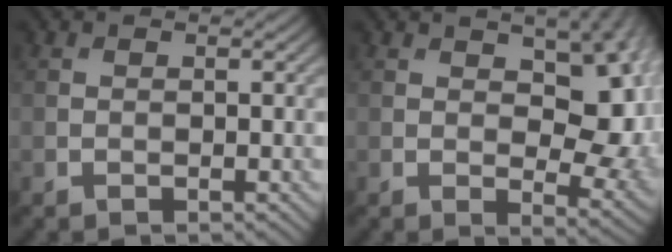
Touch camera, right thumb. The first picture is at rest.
{"total": 11.4, "force": [2.1, 6.1, 9.4], "torque": [-0.133, -0.012, 0.047]}